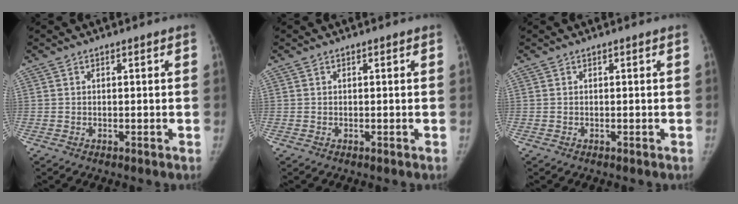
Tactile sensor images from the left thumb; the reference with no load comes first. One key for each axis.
{"total": 0.0}
{"total": 0.0}